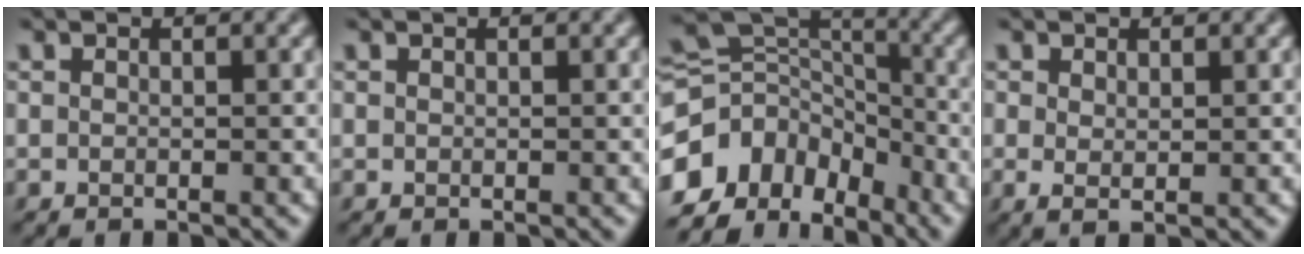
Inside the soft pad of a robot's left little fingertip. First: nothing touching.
{"total": 0.0}
{"total": 10.8, "force": [-5.4, 7.7, 5.2], "torque": [-0.120, 0.022, -0.095]}
{"total": 1.1, "force": [0.3, 0.5, 1.0], "torque": [-0.021, -0.002, 0.009]}